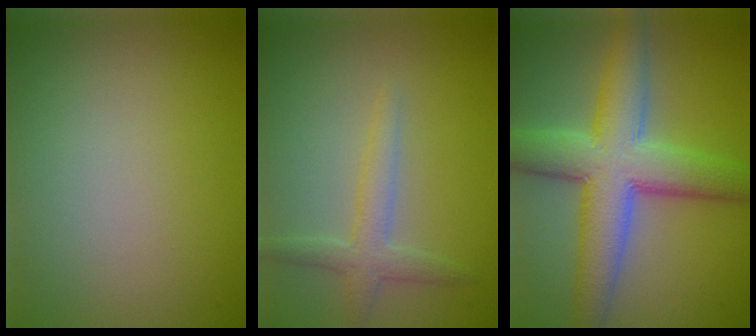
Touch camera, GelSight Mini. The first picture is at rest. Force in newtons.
{"total": 2.3, "press": 2.3, "slide": 0.1}
{"total": 8.4, "press": 8.4, "slide": 0.4}